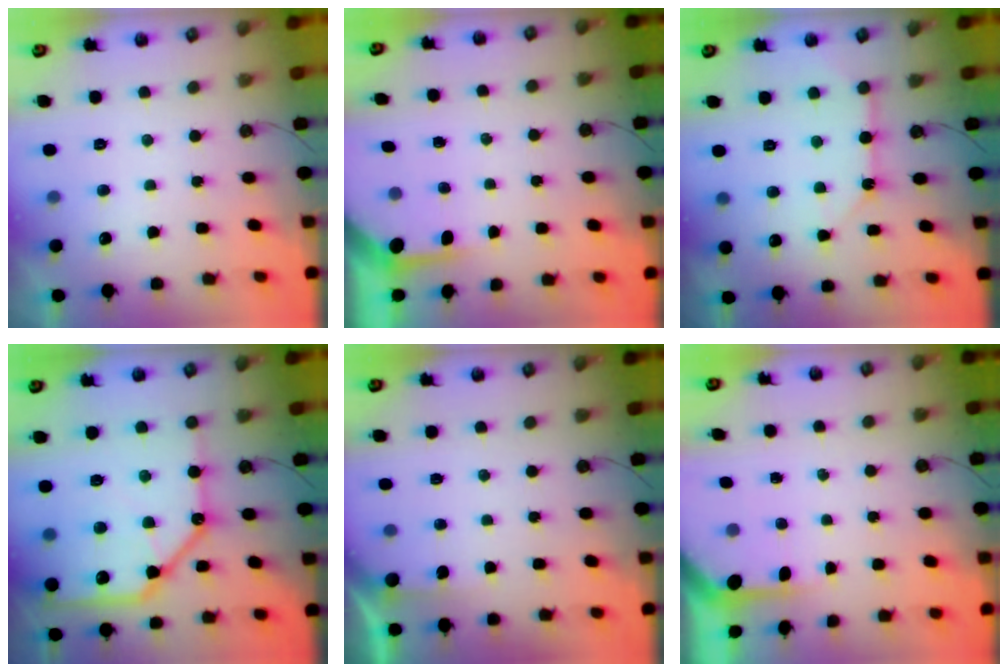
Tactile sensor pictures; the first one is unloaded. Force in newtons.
{"total": 4.2, "press": 4.2, "slide": 0.5}
{"total": 8.6, "press": 8.6, "slide": 0.6}
{"total": 24.1, "press": 23.9, "slide": 3.0}
{"total": 1.5, "press": 1.5, "slide": 0.2}
{"total": 3.7, "press": 3.7, "slide": 0.2}